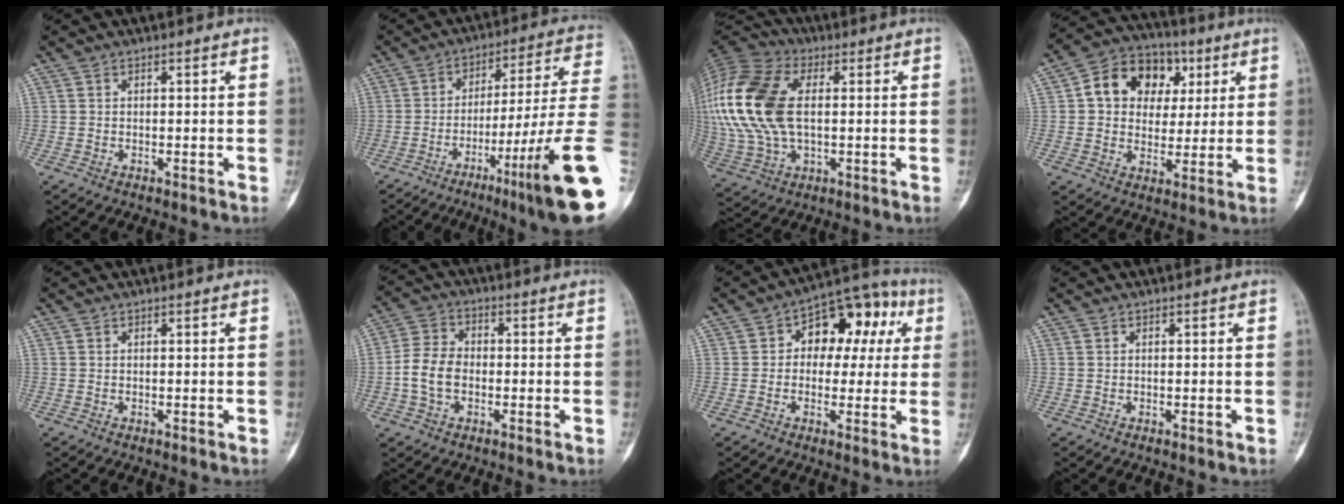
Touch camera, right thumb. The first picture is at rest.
{"total": 22.0, "force": [-8.3, 1.0, 20.4], "torque": [-0.266, 0.034, -0.125]}
{"total": 21.8, "force": [2.1, 12.8, 17.5], "torque": [-0.404, 0.004, 0.039]}
{"total": 14.0, "force": [3.8, 11.2, 7.5], "torque": [-0.081, 0.008, 0.056]}
{"total": 0.0}
{"total": 7.6, "force": [-1.4, 5.4, 5.1], "torque": [-0.097, 0.020, -0.035]}
{"total": 13.4, "force": [2.9, 9.2, 9.4], "torque": [-0.070, 0.038, 0.030]}
{"total": 0.0}